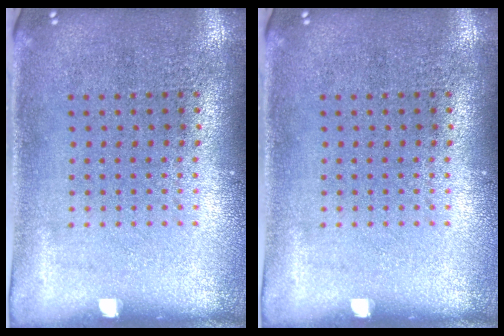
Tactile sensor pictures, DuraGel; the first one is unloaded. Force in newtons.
{"total": 0.0}